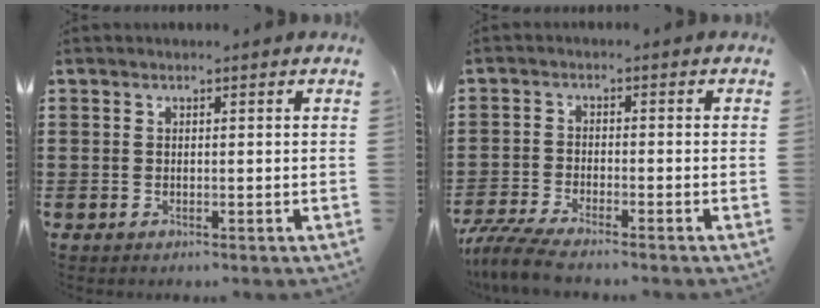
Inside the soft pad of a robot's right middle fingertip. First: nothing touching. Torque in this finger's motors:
{"motor_torque": [1.11, -0.08, 0.42, 0.13]}